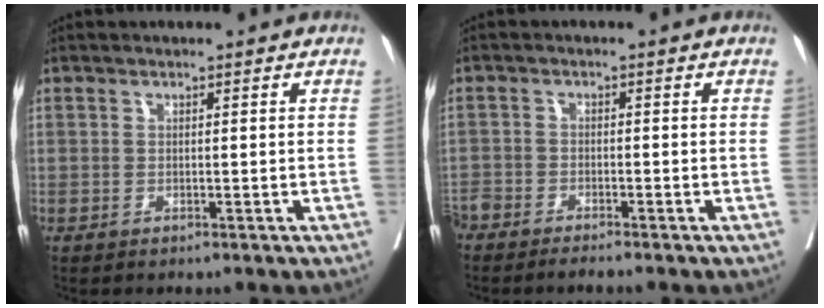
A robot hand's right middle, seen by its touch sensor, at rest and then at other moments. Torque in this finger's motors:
{"motor_torque": [1.08, -1.06, 0.29, 0.10]}